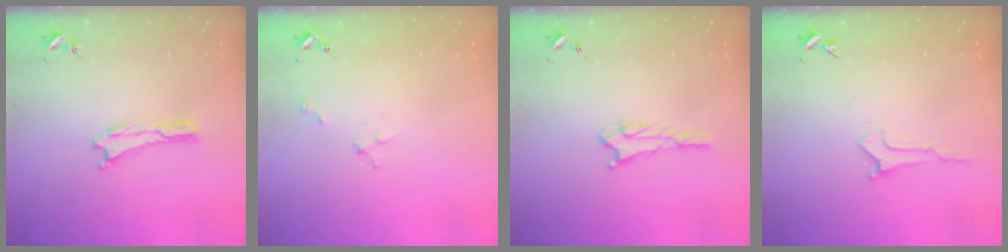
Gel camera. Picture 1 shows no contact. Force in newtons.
{"total": 2.0, "press": 2.0, "slide": 0.2}
{"total": 1.6, "press": 1.6, "slide": 0.1}
{"total": 0.0}